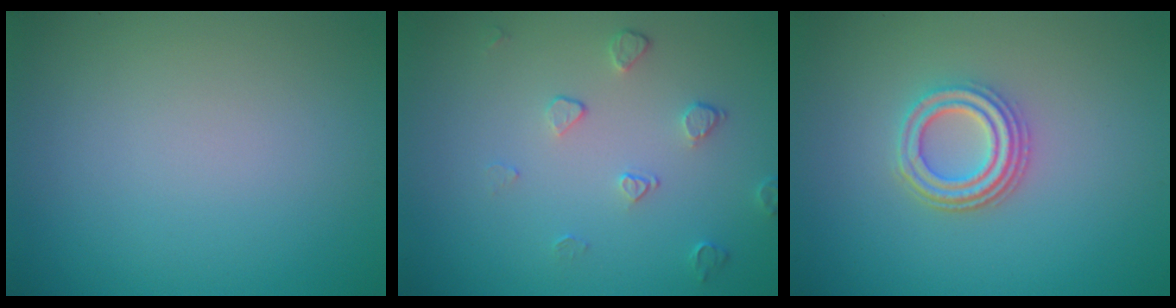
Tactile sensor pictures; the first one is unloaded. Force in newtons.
{"total": 1.6, "press": 1.1, "slide": 1.2}
{"total": 3.6, "press": 3.0, "slide": 2.0}